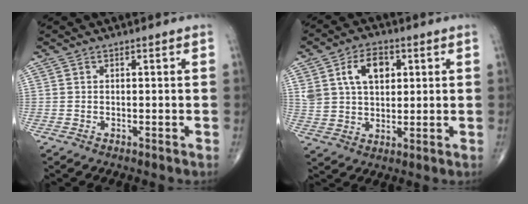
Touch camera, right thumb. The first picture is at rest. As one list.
[{"total": 10.5, "force": [3.7, 6.8, 7.1], "torque": [-0.106, -0.001, 0.068]}]